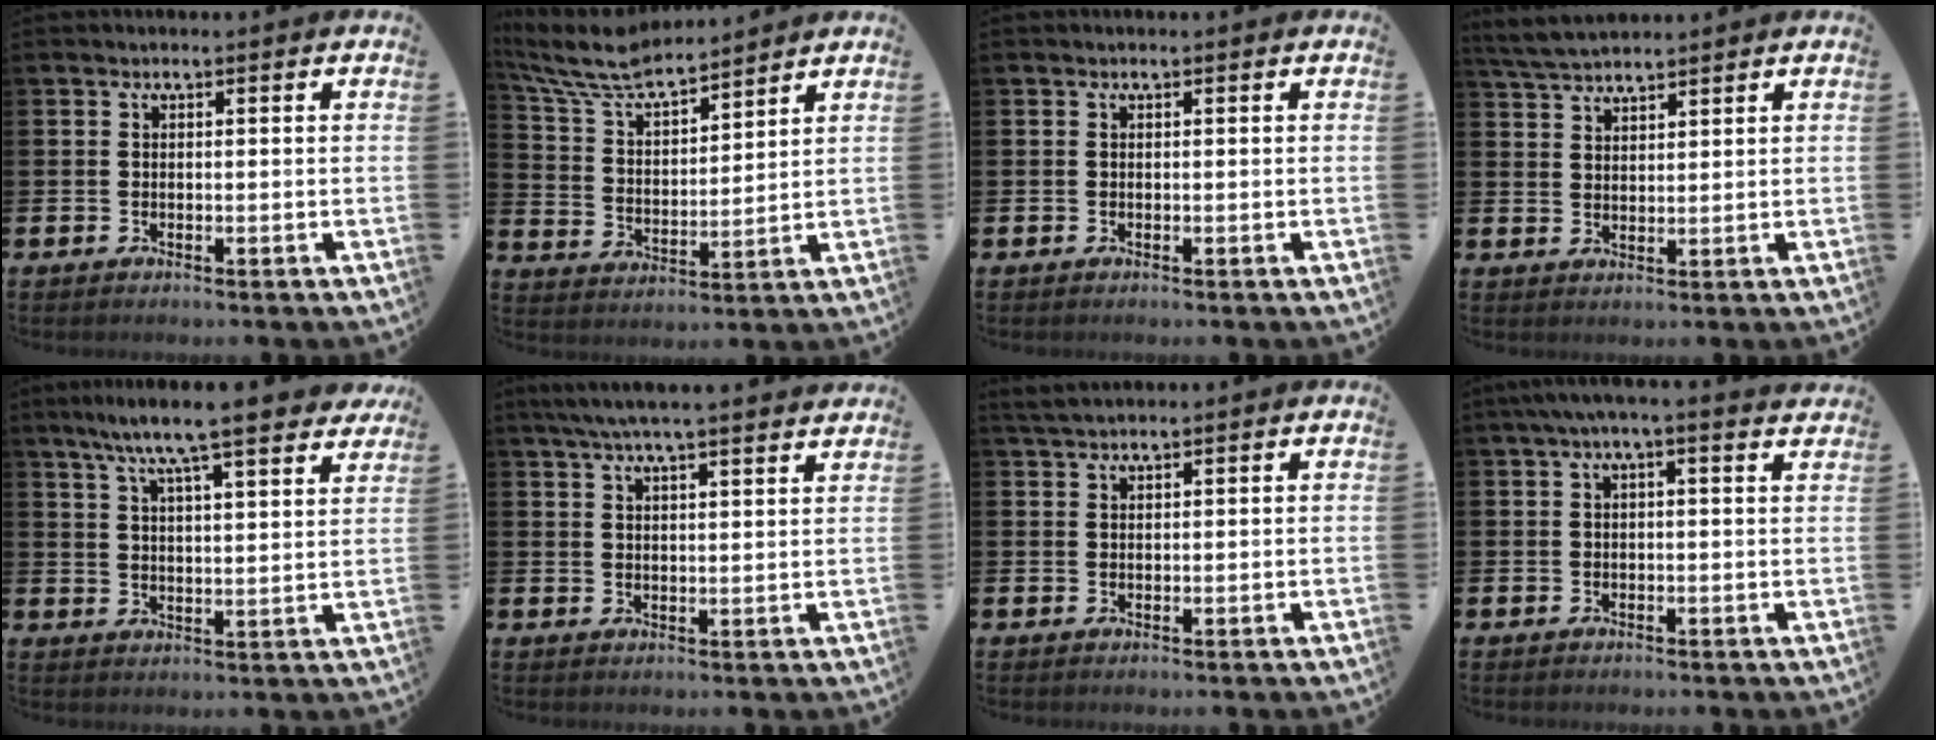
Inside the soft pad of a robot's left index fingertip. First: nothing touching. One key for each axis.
{"total": 8.0, "fx": 7.4, "fy": 1.5, "fz": 2.7, "tx": -0.084, "ty": -0.046, "tz": 0.129}
{"total": 0.0}
{"total": 4.0, "fx": 3.9, "fy": 0.5, "fz": 0.7, "tx": -0.025, "ty": -0.013, "tz": 0.071}
{"total": 8.9, "fx": 8.1, "fy": 0.8, "fz": 3.6, "tx": -0.088, "ty": -0.044, "tz": 0.141}
{"total": 5.7, "fx": 5.3, "fy": 0.1, "fz": 2.1, "tx": -0.055, "ty": -0.014, "tz": 0.097}
{"total": 2.1, "fx": 1.9, "fy": 0.3, "fz": 0.7, "tx": -0.011, "ty": -0.002, "tz": 0.035}
{"total": 2.0, "fx": 1.4, "fy": 0.0, "fz": 1.4, "tx": -0.029, "ty": 0.000, "tz": 0.025}